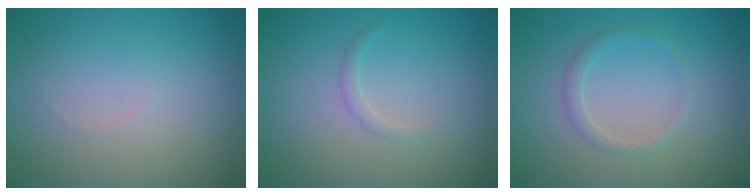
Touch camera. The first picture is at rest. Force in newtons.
{"total": 0.7, "press": 0.7, "slide": 0.0}
{"total": 1.3, "press": 1.3, "slide": 0.0}